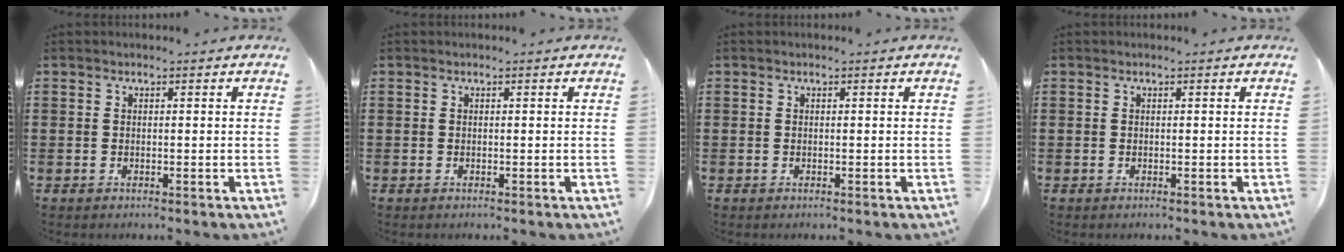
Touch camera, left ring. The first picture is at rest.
{"total": 0.0}
{"total": 0.0}
{"total": 0.0}